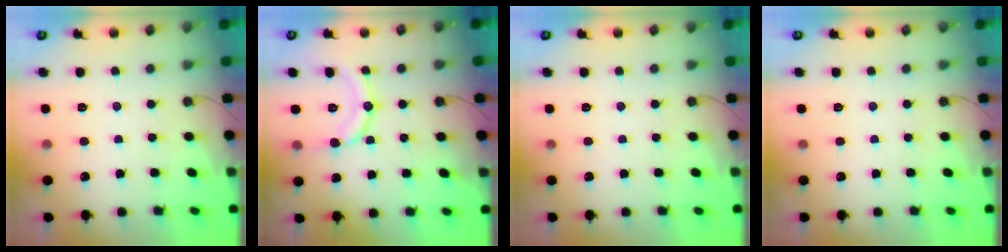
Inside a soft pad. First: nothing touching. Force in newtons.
{"total": 11.4, "press": 11.3, "slide": 1.0}
{"total": 0.0}
{"total": 0.0}